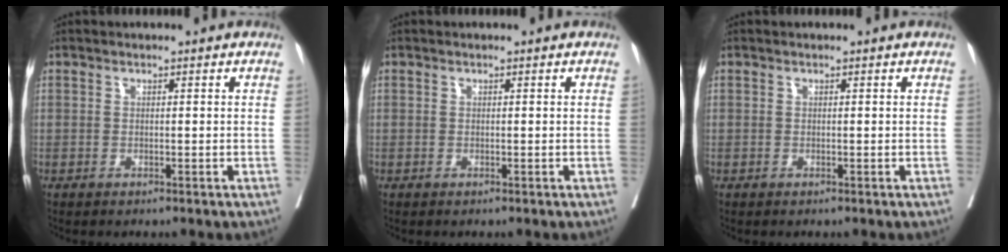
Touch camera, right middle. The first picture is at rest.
{"total": 0.0}
{"total": 0.0}